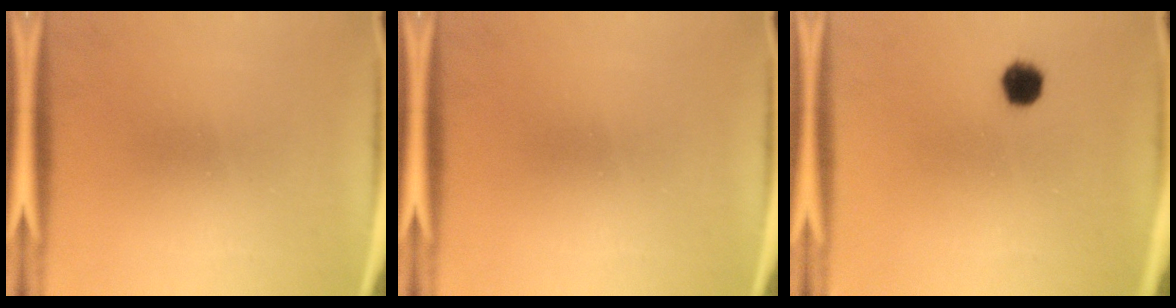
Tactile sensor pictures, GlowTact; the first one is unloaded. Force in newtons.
{"total": 0.0}
{"total": 4.2}